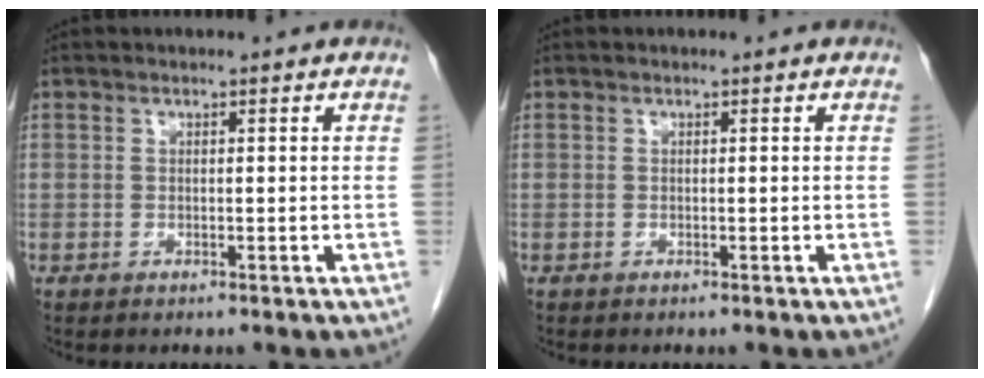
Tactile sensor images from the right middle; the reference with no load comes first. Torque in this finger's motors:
{"motor_torque": [-0.38, 0.03, -0.05, -0.01]}